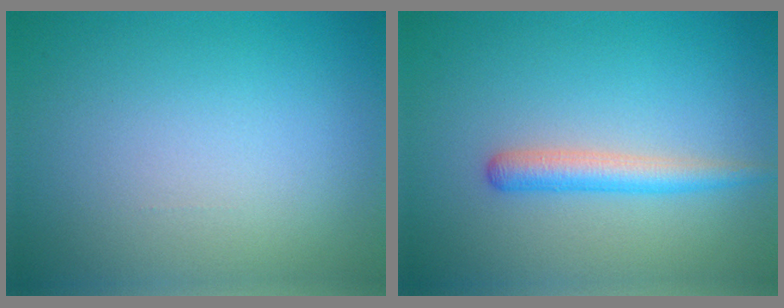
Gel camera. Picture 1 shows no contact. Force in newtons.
{"total": 2.5, "press": 2.5, "slide": 0.1}